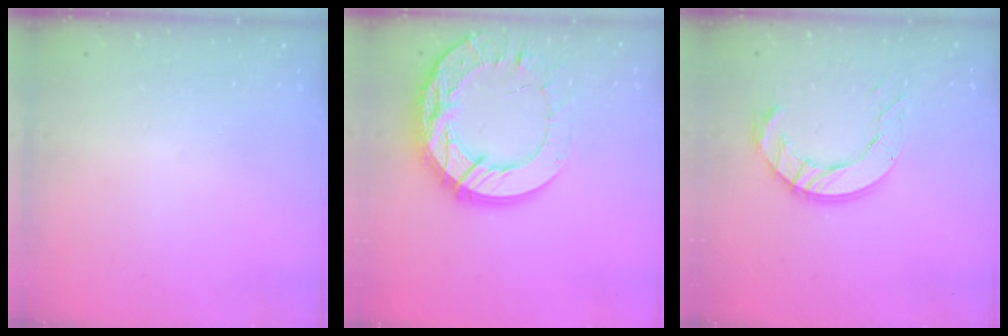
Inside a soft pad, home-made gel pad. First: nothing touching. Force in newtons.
{"total": 25.1, "press": 25.0, "slide": 2.3}
{"total": 10.6, "press": 10.5, "slide": 0.9}